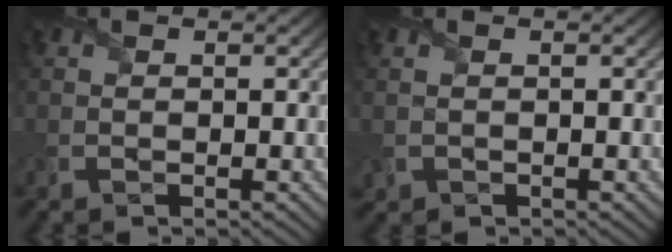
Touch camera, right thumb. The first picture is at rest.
{"total": 0.6, "force": [0.0, 0.6, 0.3], "torque": [-0.014, -0.003, 0.003]}